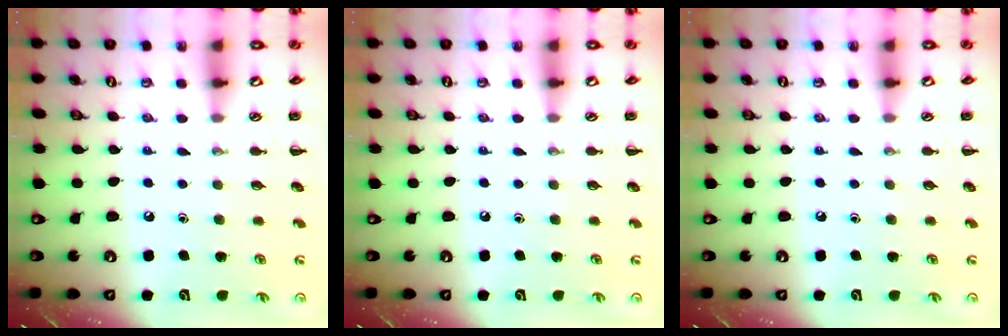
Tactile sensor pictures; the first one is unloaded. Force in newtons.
{"total": 0.0}
{"total": 0.0}